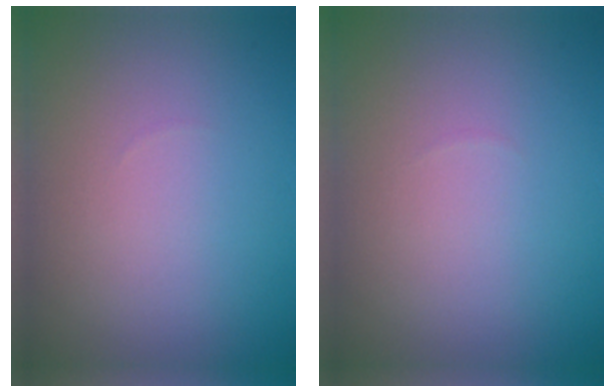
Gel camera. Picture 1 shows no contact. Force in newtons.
{"total": 0.0}